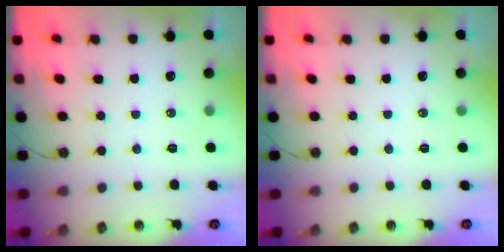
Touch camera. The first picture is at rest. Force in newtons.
{"total": 0.0}